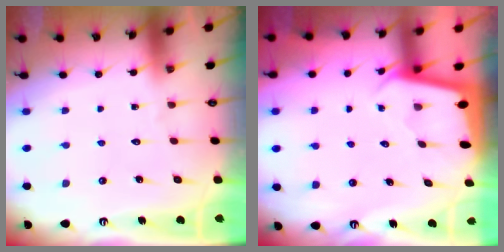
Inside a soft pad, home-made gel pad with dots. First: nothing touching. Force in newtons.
{"total": 1.9, "press": 1.9, "slide": 0.1}